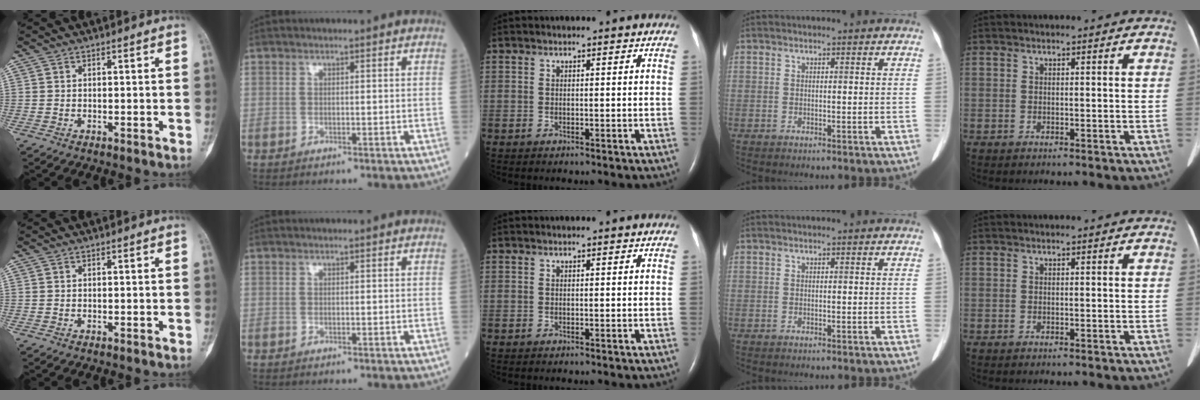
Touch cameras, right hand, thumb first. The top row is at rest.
{}